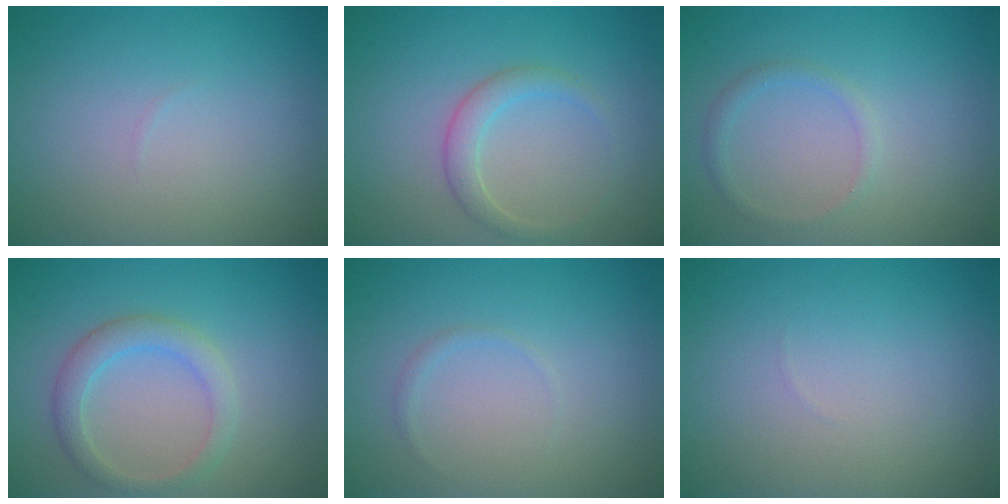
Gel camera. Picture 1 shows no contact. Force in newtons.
{"total": 2.1, "press": 2.1, "slide": 0.1}
{"total": 1.1, "press": 1.1, "slide": 0.1}
{"total": 2.7, "press": 2.7, "slide": 0.0}
{"total": 0.6, "press": 0.6, "slide": 0.1}
{"total": 0.0}